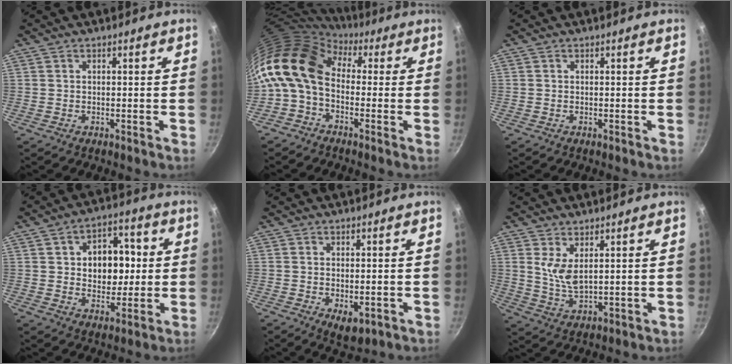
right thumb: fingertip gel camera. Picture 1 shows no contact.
{"total": 14.1, "force": [1.4, 9.6, 10.2], "torque": [-0.188, 0.024, 0.002]}
{"total": 0.0}
{"total": 12.1, "force": [1.4, 8.7, 8.3], "torque": [-0.074, 0.007, 0.019]}
{"total": 4.8, "force": [-1.2, 2.6, 3.9], "torque": [-0.055, -0.013, -0.010]}
{"total": 5.9, "force": [2.5, 2.6, 4.8], "torque": [-0.086, -0.030, 0.055]}